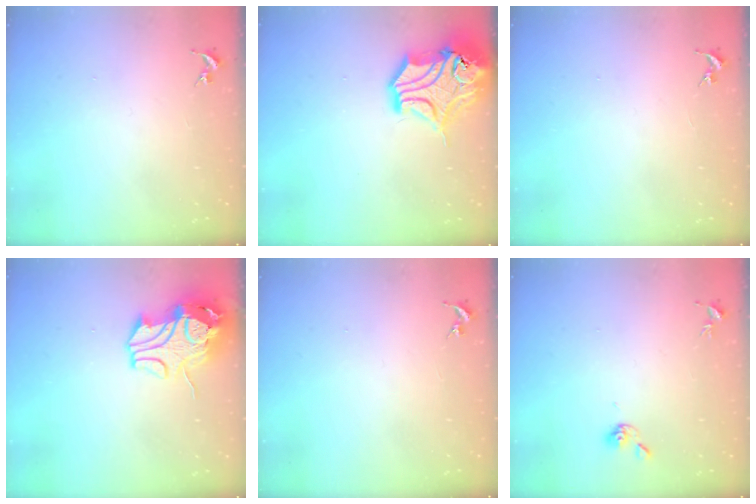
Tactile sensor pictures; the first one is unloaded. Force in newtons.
{"total": 16.7, "press": 16.5, "slide": 2.5}
{"total": 0.0}
{"total": 13.3, "press": 13.1, "slide": 2.0}
{"total": 0.0}
{"total": 5.6, "press": 5.6, "slide": 1.0}